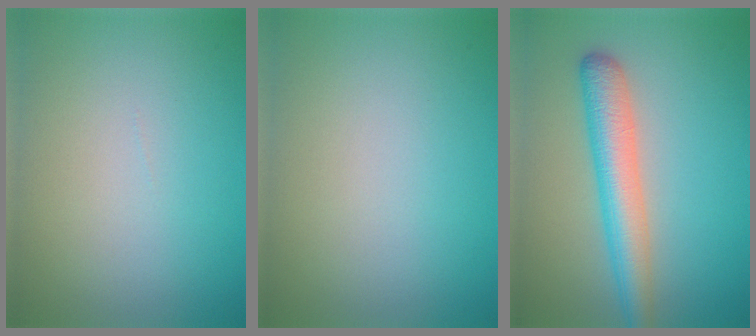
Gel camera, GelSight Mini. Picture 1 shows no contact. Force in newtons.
{"total": 0.0}
{"total": 5.3, "press": 5.3, "slide": 0.2}